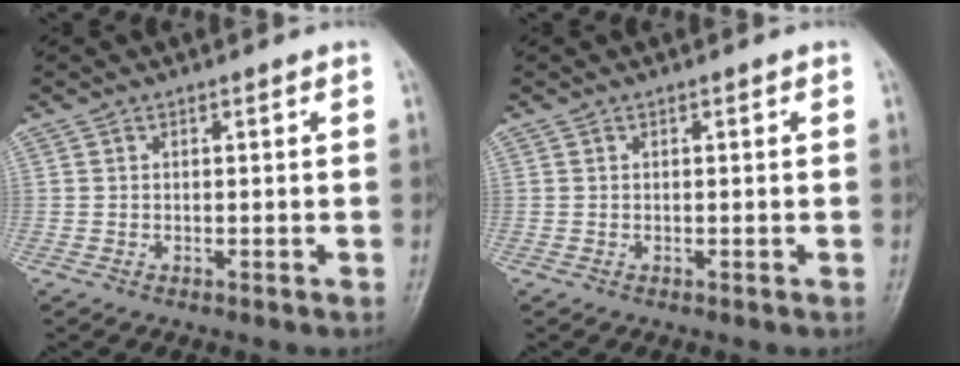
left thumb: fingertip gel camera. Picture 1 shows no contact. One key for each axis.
{"total": 0.0}